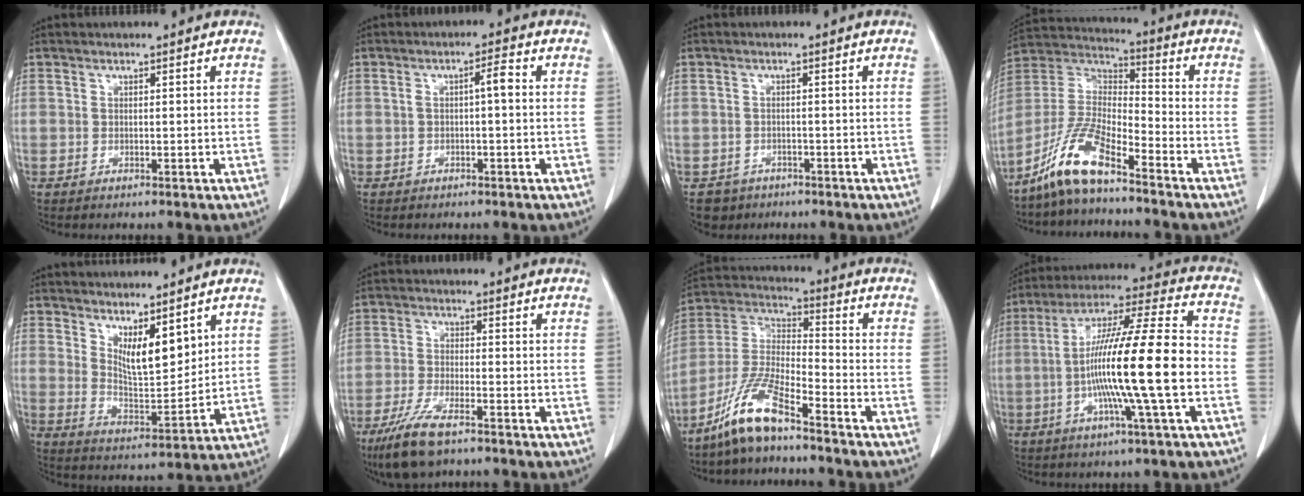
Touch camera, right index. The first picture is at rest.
{"total": 2.7, "force": [0.1, 0.4, 2.6], "torque": [-0.042, 0.011, 0.003]}
{"total": 3.2, "force": [-1.9, 2.5, -0.2], "torque": [-0.005, 0.007, -0.028]}
{"total": 10.9, "force": [-8.1, 1.8, 7.2], "torque": [-0.166, 0.005, -0.159]}
{"total": 7.4, "force": [4.5, 2.1, 5.5], "torque": [-0.103, -0.013, 0.092]}
{"total": 8.1, "force": [-5.6, 1.7, 5.6], "torque": [-0.122, -0.019, -0.100]}
{"total": 10.8, "force": [-8.0, 1.4, 7.1], "torque": [-0.166, -0.009, -0.160]}
{"total": 18.8, "force": [-3.3, -0.2, 18.5], "torque": [-0.323, 0.003, -0.065]}